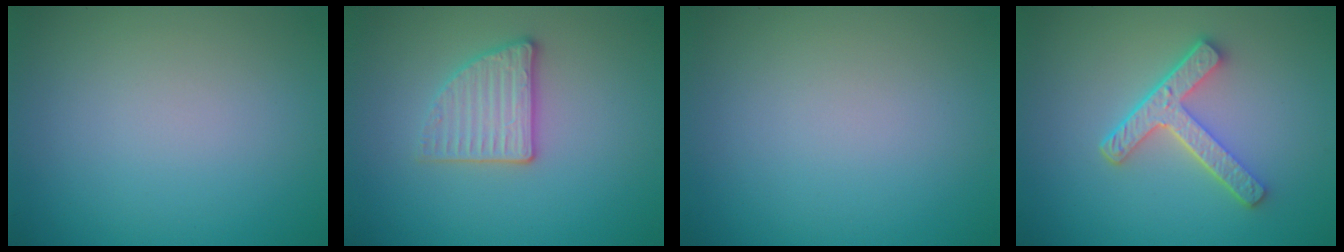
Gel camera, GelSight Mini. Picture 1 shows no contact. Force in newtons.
{"total": 2.9, "press": 2.7, "slide": 1.1}
{"total": 0.0}
{"total": 4.4, "press": 3.4, "slide": 2.7}